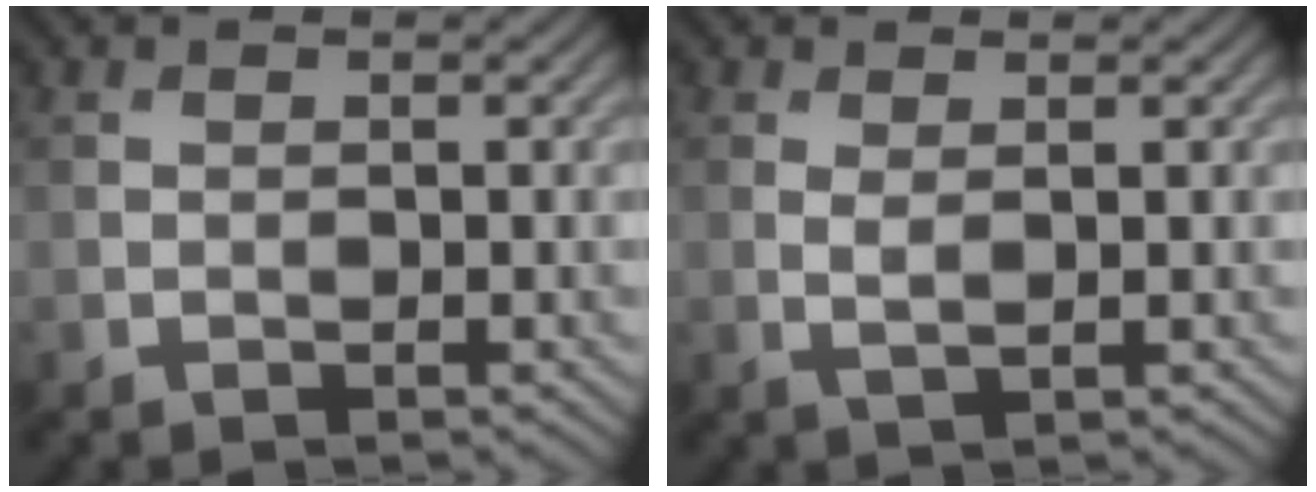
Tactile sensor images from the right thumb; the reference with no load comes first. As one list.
[{"total": 1.4, "force": [0.6, 0.3, 1.2], "torque": [-0.030, 0.000, 0.012]}]